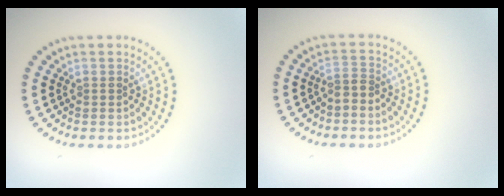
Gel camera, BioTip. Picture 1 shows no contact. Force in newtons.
{"total": 1.1, "press": 0.6, "slide": 0.9}